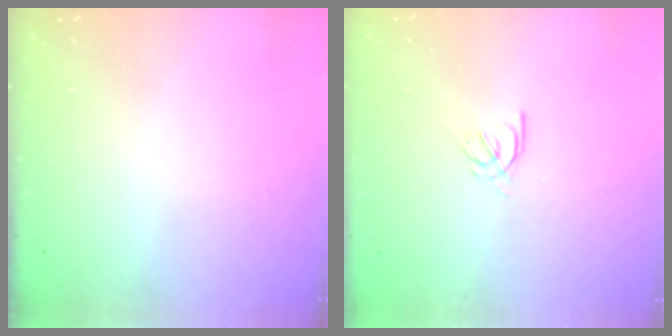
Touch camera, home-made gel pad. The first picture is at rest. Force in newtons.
{"total": 3.2, "press": 3.0, "slide": 0.9}